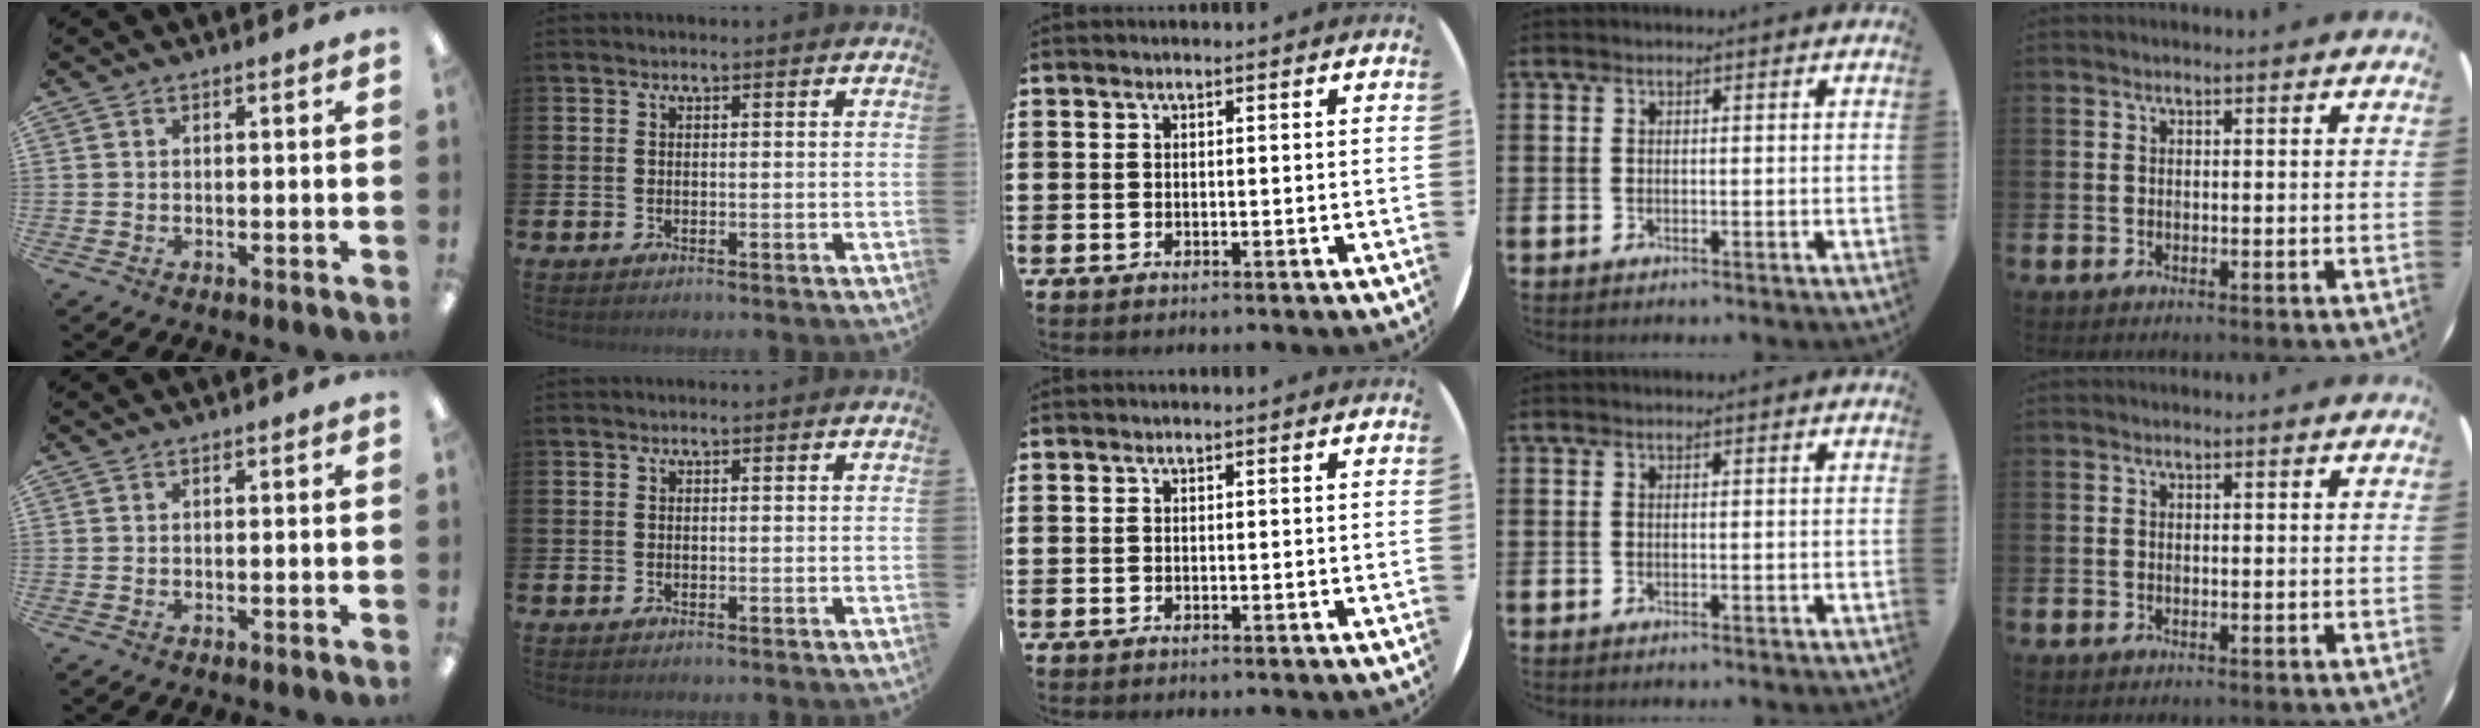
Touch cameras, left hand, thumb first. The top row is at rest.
{}